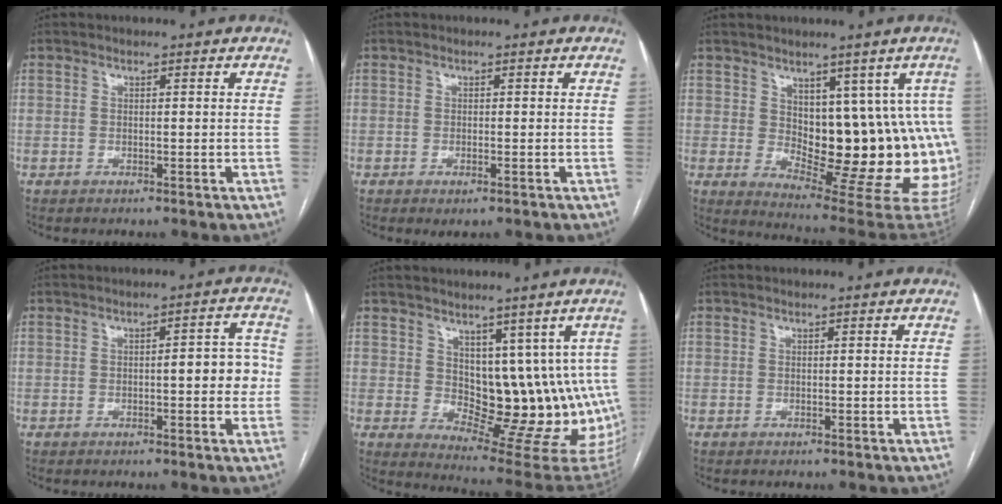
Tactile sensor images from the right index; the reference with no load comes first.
{"total": 1.5, "force": [-0.8, 0.4, 1.2], "torque": [-0.019, -0.003, -0.007]}
{"total": 15.2, "force": [3.0, 7.4, 12.9], "torque": [-0.141, -0.008, 0.059]}
{"total": 5.1, "force": [-0.5, 1.6, 4.8], "torque": [-0.052, 0.014, -0.009]}
{"total": 13.3, "force": [4.2, 8.2, 9.5], "torque": [-0.097, -0.003, 0.086]}
{"total": 0.0}